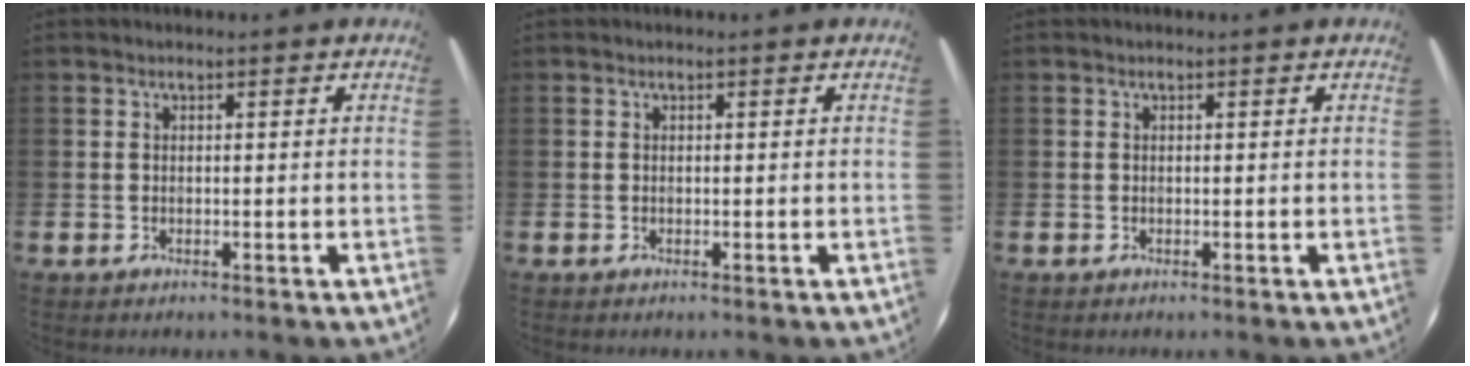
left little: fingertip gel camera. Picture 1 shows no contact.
{"total": 0.0}
{"total": 0.0}